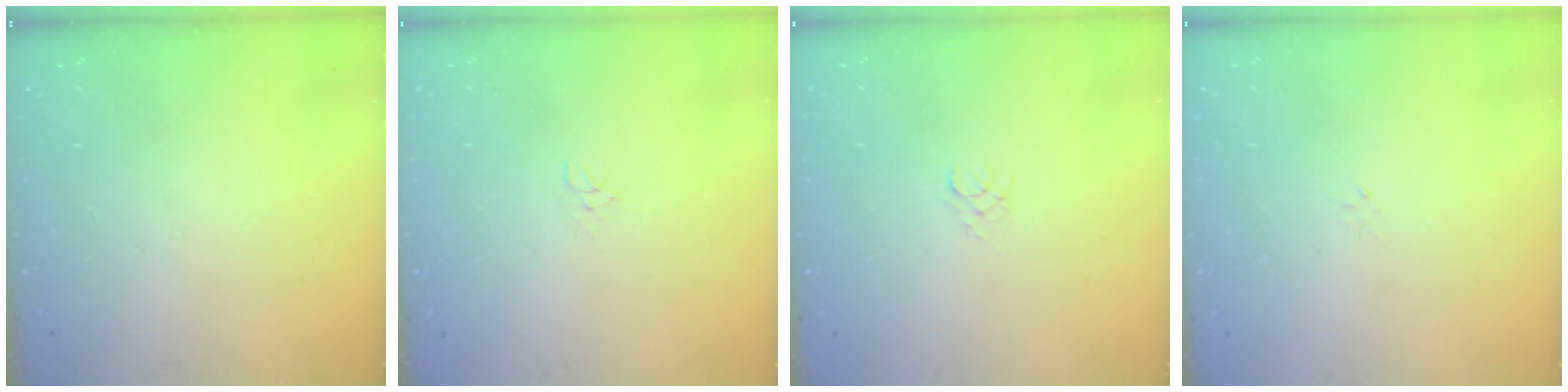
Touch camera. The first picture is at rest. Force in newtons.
{"total": 3.4, "press": 3.4, "slide": 0.2}
{"total": 1.5, "press": 1.5, "slide": 0.2}
{"total": 0.0}